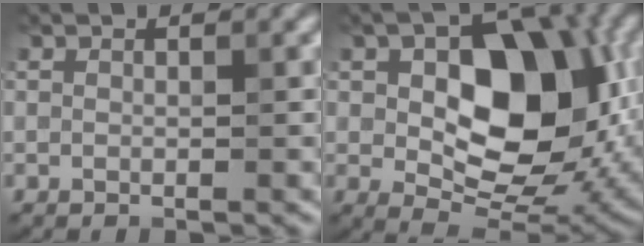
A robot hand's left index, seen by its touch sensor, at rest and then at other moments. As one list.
[{"total": 10.7, "force": [0.7, 6.6, 8.3], "torque": [-0.123, -0.004, 0.017]}]